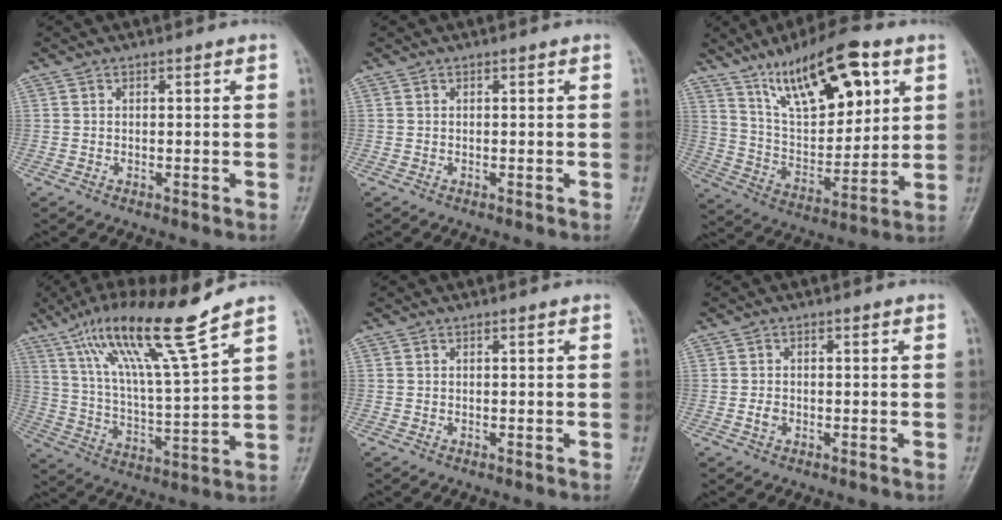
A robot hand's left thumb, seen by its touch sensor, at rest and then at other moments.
{"total": 0.0}
{"total": 19.8, "force": [10.2, 8.3, 14.8], "torque": [-0.195, -0.039, 0.182]}
{"total": 17.2, "force": [11.7, 1.0, 12.6], "torque": [-0.216, -0.053, 0.212]}
{"total": 0.0}
{"total": 1.6, "force": [-0.6, 1.2, 0.8], "torque": [-0.018, 0.005, -0.014]}